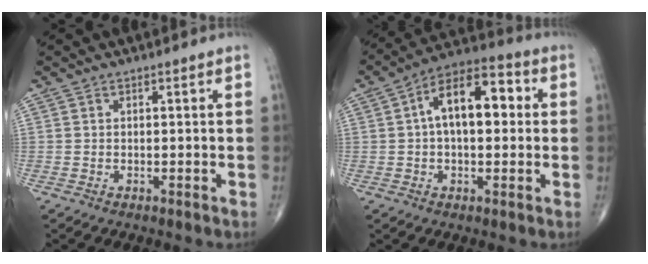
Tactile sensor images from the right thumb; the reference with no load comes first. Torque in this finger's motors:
{"motor_torque": [1.15, 3.54, 1.34, 0.04, 0.15]}